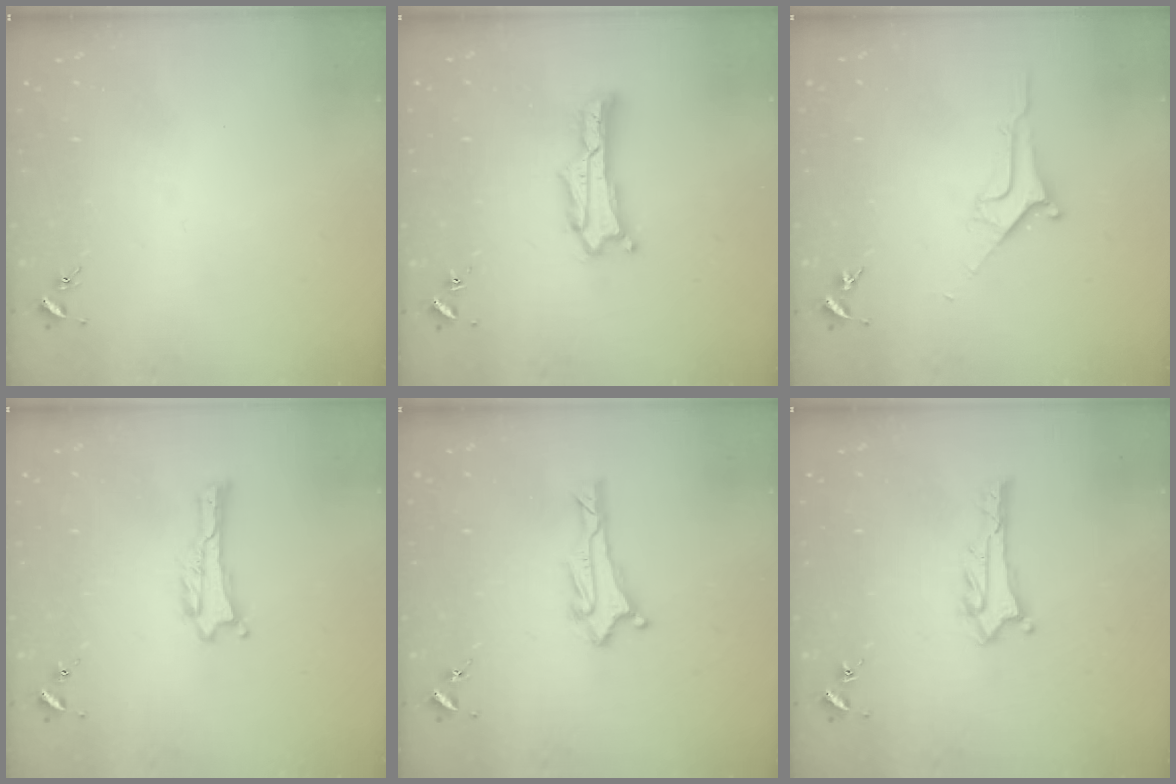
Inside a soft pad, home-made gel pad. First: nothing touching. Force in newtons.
{"total": 1.7, "press": 1.7, "slide": 0.3}
{"total": 1.8, "press": 1.7, "slide": 0.2}
{"total": 0.0}
{"total": 2.0, "press": 1.8, "slide": 0.8}
{"total": 2.7, "press": 2.7, "slide": 0.2}